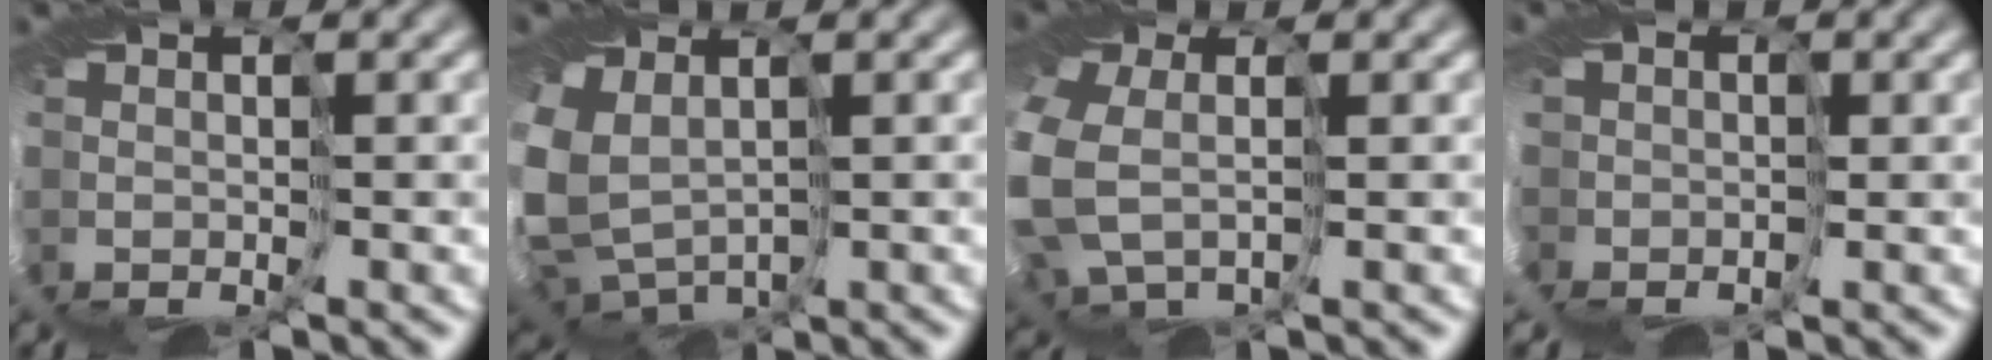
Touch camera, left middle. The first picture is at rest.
{"total": 8.8, "force": [0.4, 7.1, 5.2], "torque": [-0.157, -0.031, 0.052]}
{"total": 6.5, "force": [-1.0, 4.9, 4.0], "torque": [-0.165, -0.026, 0.001]}
{"total": 8.5, "force": [-2.6, 7.3, 3.5], "torque": [-0.093, -0.020, -0.051]}